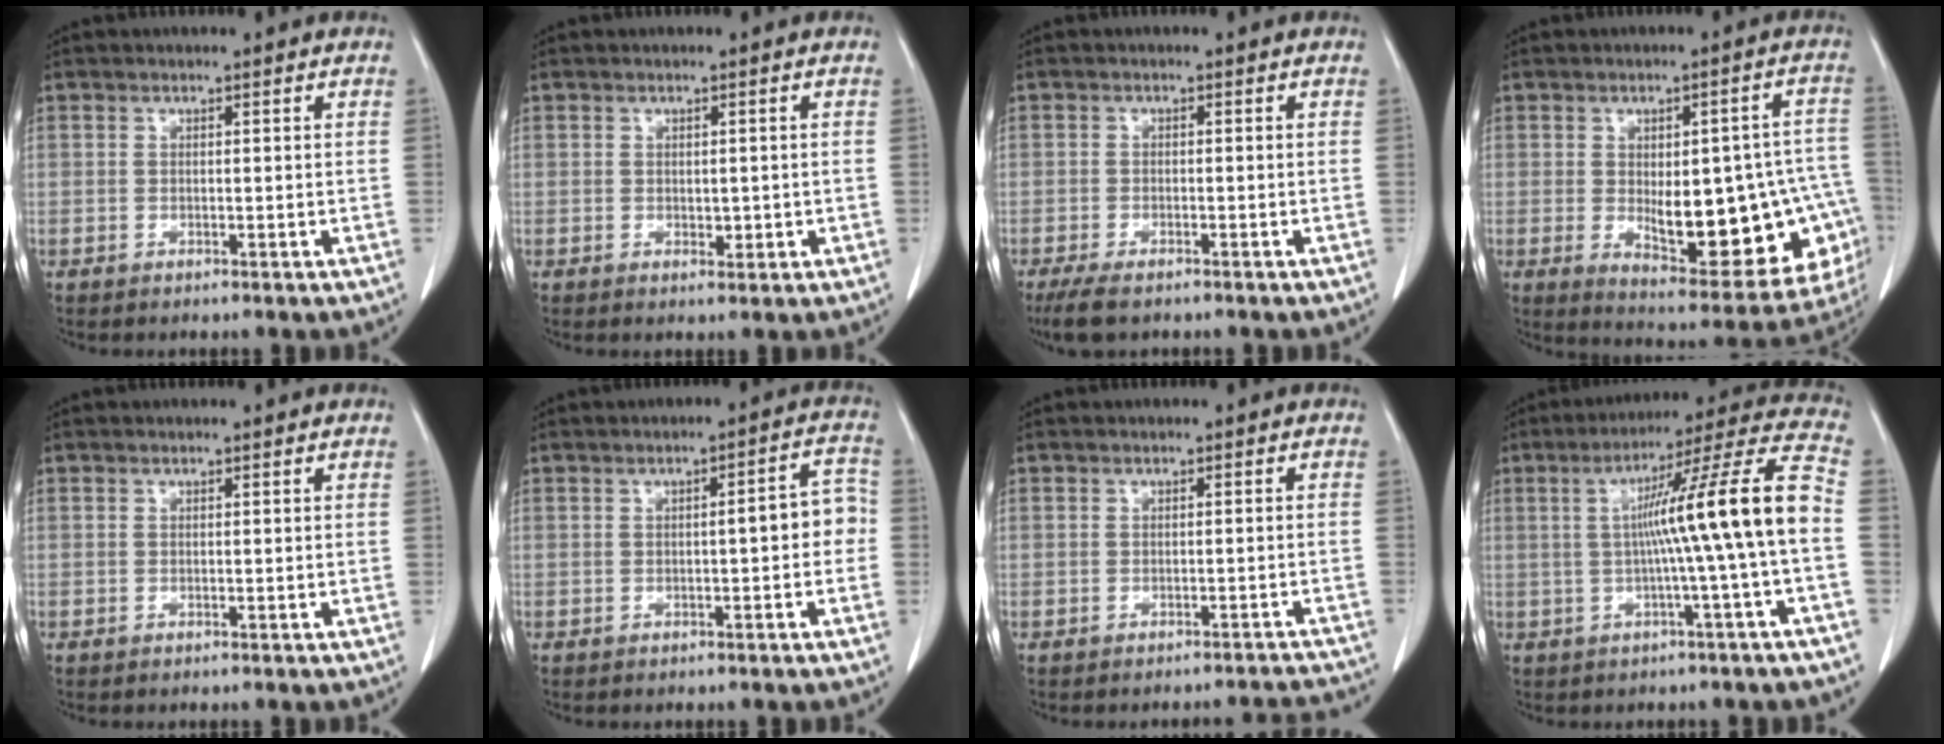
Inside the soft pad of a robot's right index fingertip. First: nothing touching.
{"total": 1.7, "force": [-0.1, 1.0, 1.3], "torque": [-0.017, -0.002, 0.003]}
{"total": 4.5, "force": [-3.3, 1.3, 2.7], "torque": [-0.051, -0.012, -0.052]}
{"total": 20.5, "force": [-3.6, 7.4, 18.7], "torque": [-0.178, 0.021, -0.017]}
{"total": 0.0}
{"total": 4.7, "force": [-0.5, 1.2, 4.5], "torque": [-0.051, 0.022, -0.009]}
{"total": 6.1, "force": [-5.9, 1.3, 0.1], "torque": [0.009, 0.018, -0.054]}
{"total": 14.5, "force": [-0.8, -1.8, 14.4], "torque": [-0.211, 0.021, -0.016]}